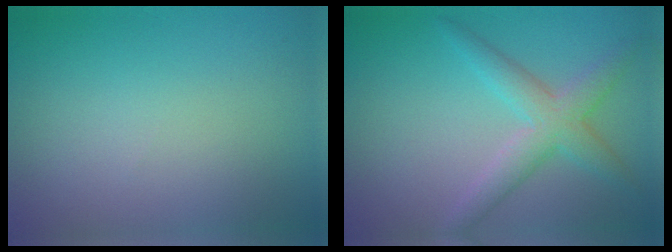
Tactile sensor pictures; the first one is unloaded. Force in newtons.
{"total": 3.8, "press": 3.8, "slide": 0.0}